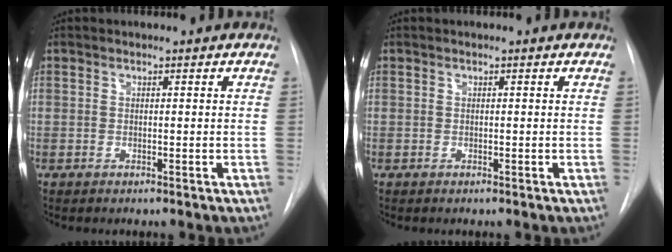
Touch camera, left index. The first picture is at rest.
{"total": 0.0}